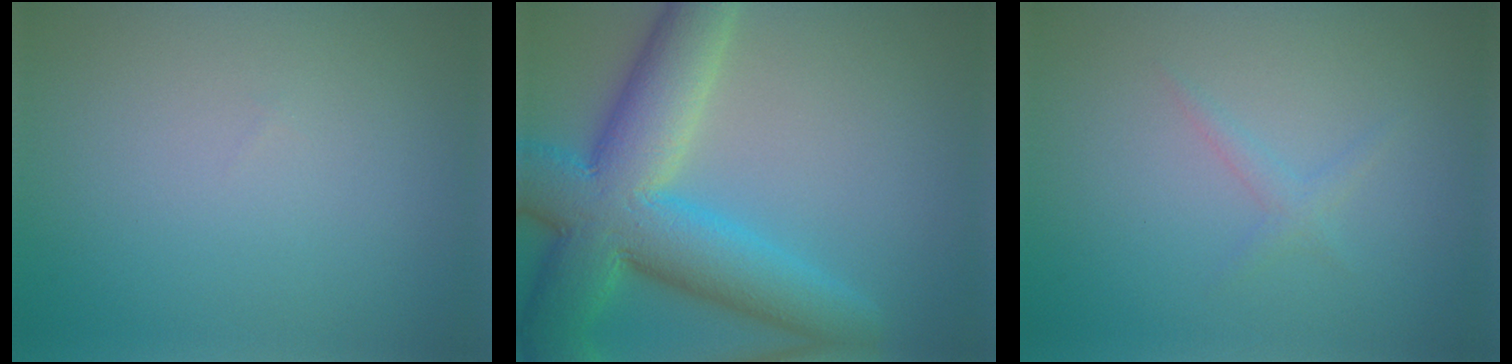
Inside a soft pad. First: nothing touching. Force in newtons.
{"total": 11.2, "press": 11.2, "slide": 0.4}
{"total": 1.1, "press": 1.1, "slide": 0.0}